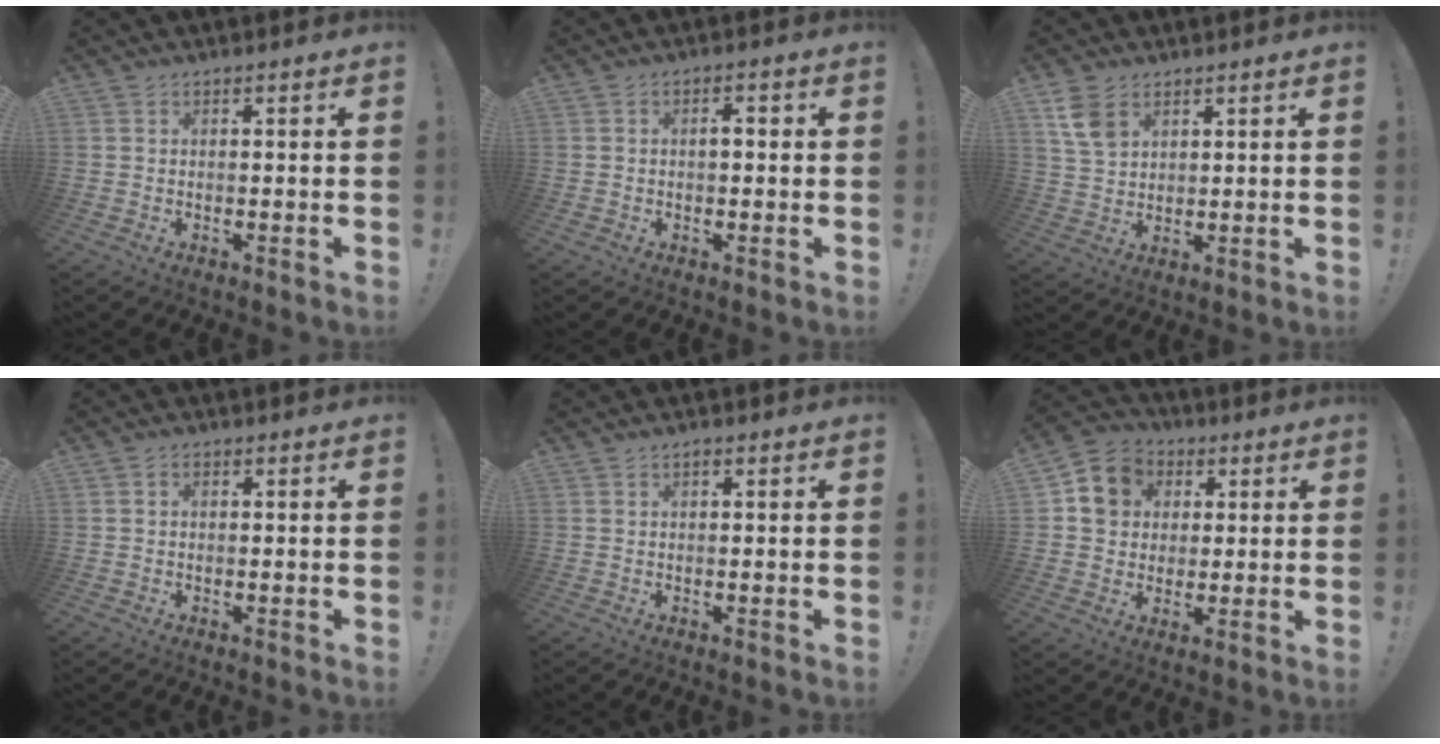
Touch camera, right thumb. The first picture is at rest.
{"total": 2.4, "force": [-0.4, 1.5, 1.9], "torque": [-0.029, 0.006, -0.013]}
{"total": 7.9, "force": [4.1, 5.3, 4.2], "torque": [-0.073, -0.013, 0.079]}
{"total": 0.8, "force": [0.0, 0.6, 0.5], "torque": [-0.005, 0.001, -0.001]}
{"total": 0.7, "force": [0.5, 0.4, 0.4], "torque": [0.000, -0.003, 0.008]}
{"total": 10.0, "force": [3.2, 8.9, 3.2], "torque": [-0.038, -0.009, 0.066]}